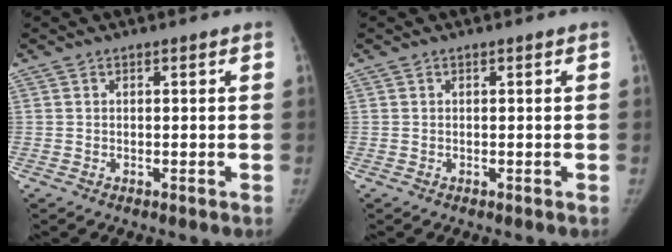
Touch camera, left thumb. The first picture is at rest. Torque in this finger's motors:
{"motor_torque": [-0.29, -0.29, 0.21, -0.12, 0.00]}